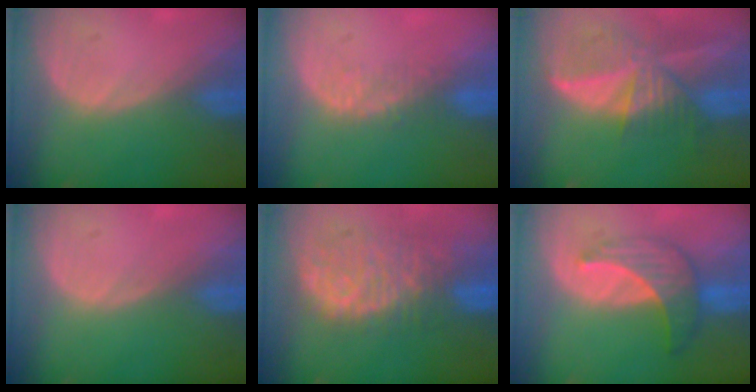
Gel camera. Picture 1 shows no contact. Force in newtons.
{"total": 2.9, "press": 2.3, "slide": 1.8}
{"total": 9.4, "press": 8.3, "slide": 4.6}
{"total": 0.0}
{"total": 10.9, "press": 9.5, "slide": 5.4}
{"total": 7.1, "press": 6.5, "slide": 2.8}